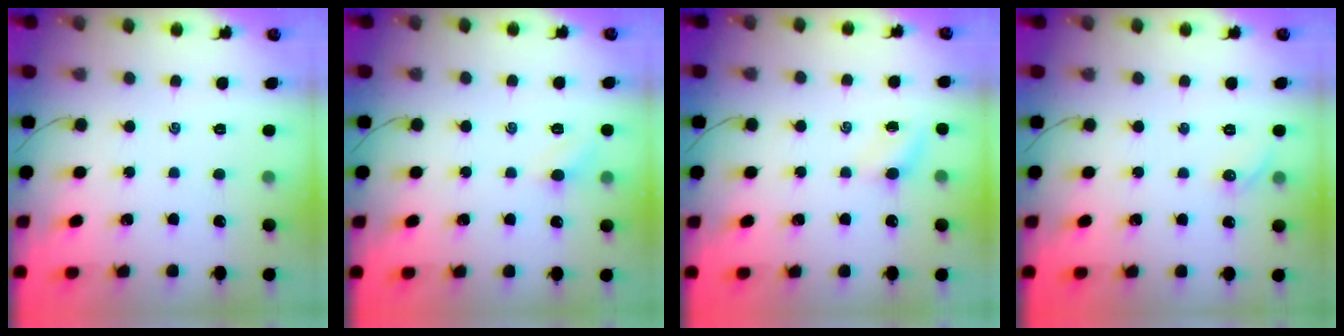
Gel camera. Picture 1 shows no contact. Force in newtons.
{"total": 5.6, "press": 5.4, "slide": 1.5}
{"total": 3.8, "press": 3.6, "slide": 1.2}
{"total": 5.2, "press": 5.0, "slide": 1.4}